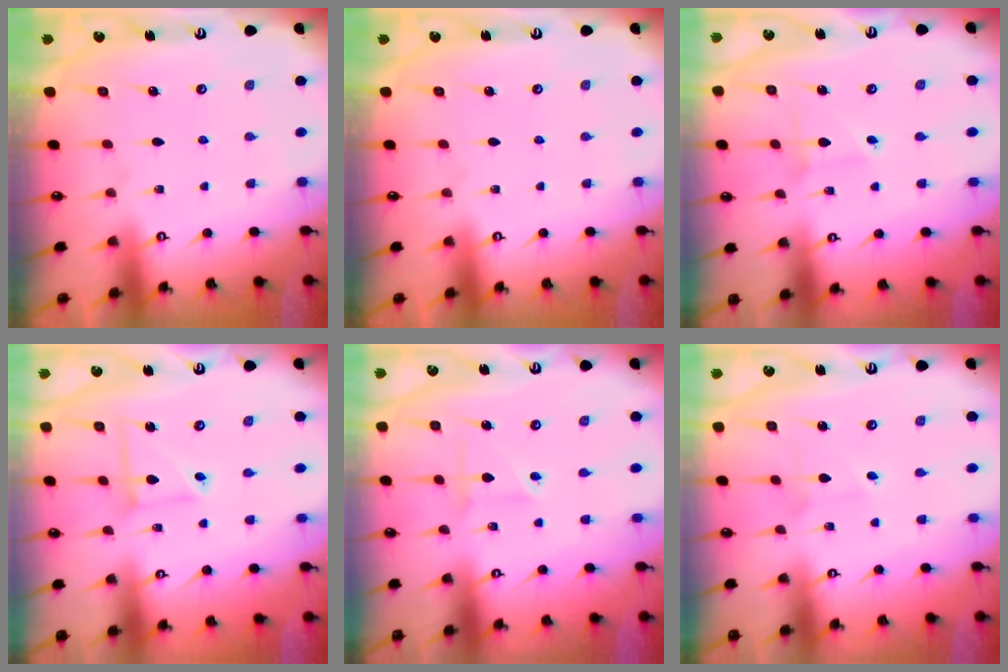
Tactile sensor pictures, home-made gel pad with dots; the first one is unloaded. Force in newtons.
{"total": 0.0}
{"total": 1.9, "press": 1.9, "slide": 0.3}
{"total": 5.4, "press": 5.4, "slide": 0.5}
{"total": 2.5, "press": 2.3, "slide": 0.8}
{"total": 2.2, "press": 2.1, "slide": 0.3}